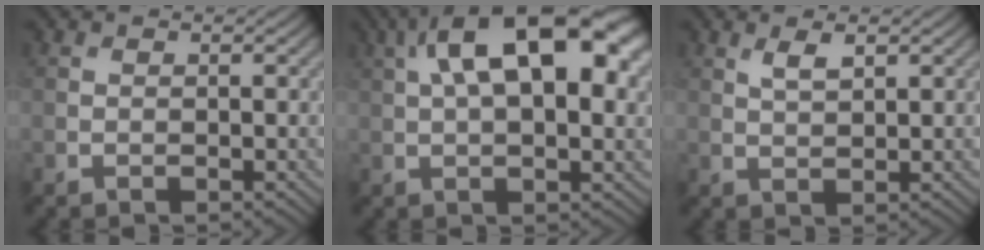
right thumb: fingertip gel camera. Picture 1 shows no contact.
{"total": 16.9, "force": [5.5, 7.8, 14.0], "torque": [-0.233, 0.044, 0.073]}
{"total": 2.4, "force": [1.3, 0.8, 1.8], "torque": [-0.039, 0.000, 0.029]}